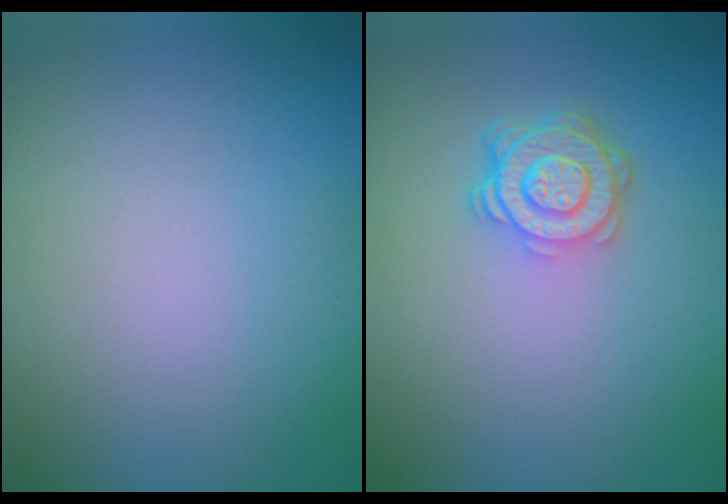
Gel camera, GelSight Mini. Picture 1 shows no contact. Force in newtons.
{"total": 4.1, "press": 3.1, "slide": 2.6}